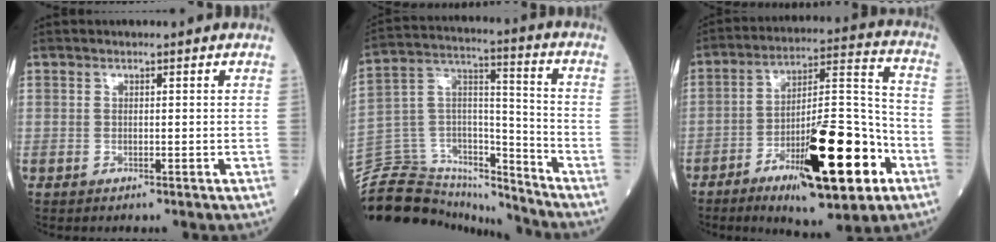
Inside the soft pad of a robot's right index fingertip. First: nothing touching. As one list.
[{"total": 20.4, "force": [-19.4, 5.1, 3.3], "torque": [-0.073, 0.071, -0.312]}, {"total": 19.7, "force": [-8.8, 4.1, 17.1], "torque": [-0.270, -0.001, -0.131]}]